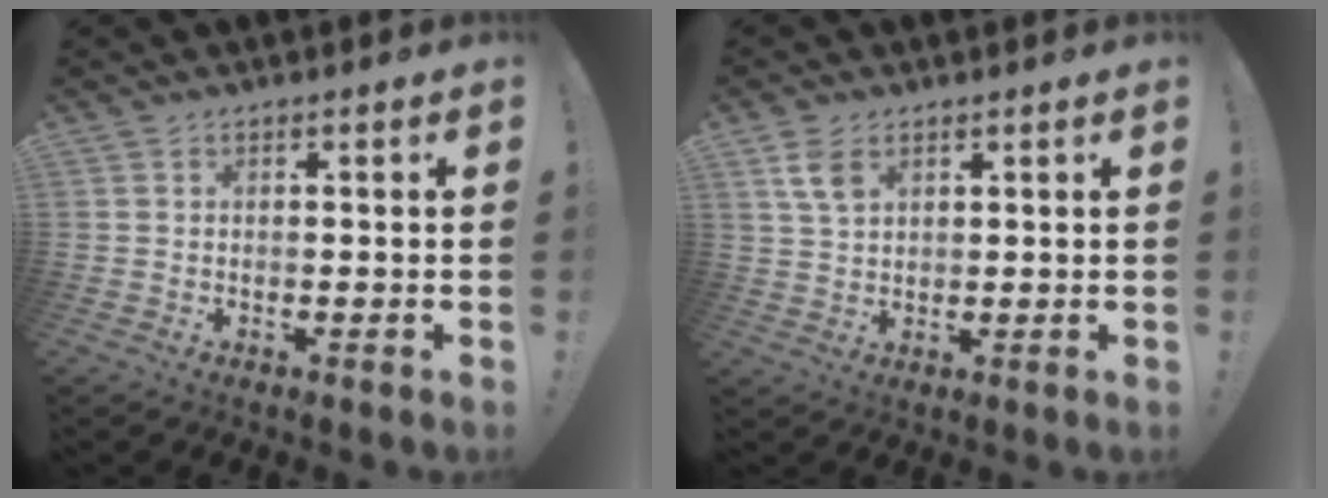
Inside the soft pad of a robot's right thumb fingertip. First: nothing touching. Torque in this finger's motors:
{"motor_torque": [-0.13, -0.10, -0.06, 0.22, 0.00]}